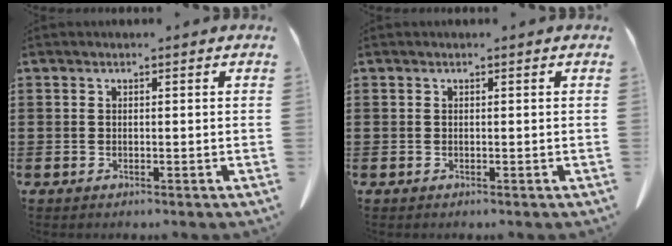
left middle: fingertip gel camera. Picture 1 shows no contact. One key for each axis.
{"total": 0.0}